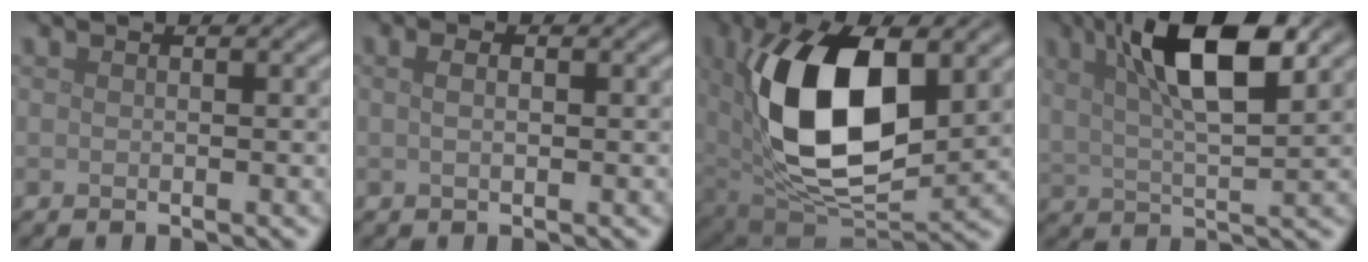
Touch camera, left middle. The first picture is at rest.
{"total": 1.1, "force": [0.3, 0.5, 1.0], "torque": [-0.019, -0.001, 0.004]}
{"total": 13.8, "force": [2.5, 7.3, 11.5], "torque": [-0.208, -0.005, 0.049]}
{"total": 9.3, "force": [4.0, 2.8, 7.9], "torque": [-0.141, 0.017, 0.066]}